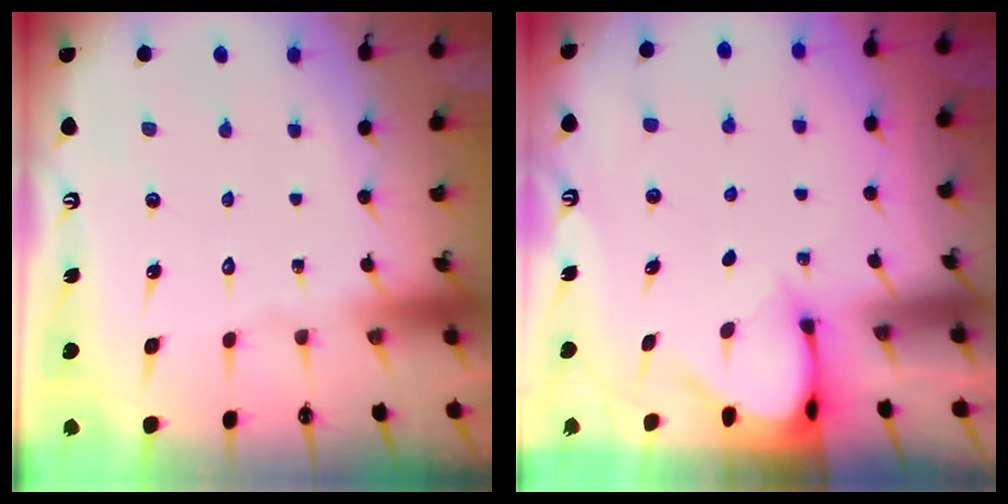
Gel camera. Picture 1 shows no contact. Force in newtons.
{"total": 3.2, "press": 3.2, "slide": 0.3}